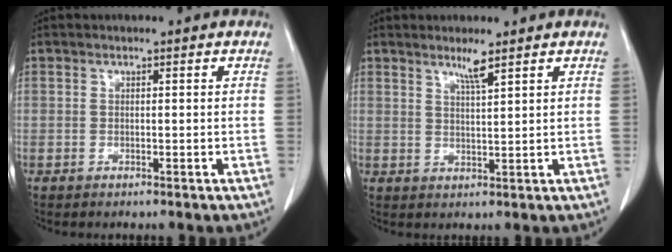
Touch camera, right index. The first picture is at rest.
{"total": 2.9, "force": [2.1, -0.4, 1.9], "torque": [-0.039, -0.005, 0.041]}